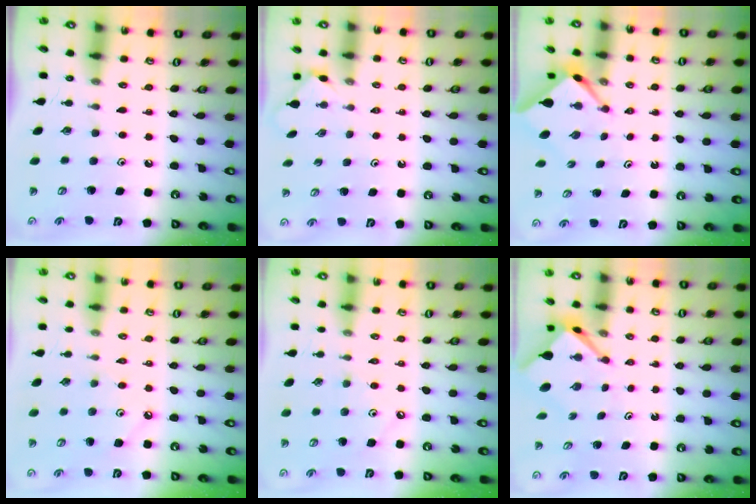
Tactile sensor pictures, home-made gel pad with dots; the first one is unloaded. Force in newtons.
{"total": 1.6, "press": 1.5, "slide": 0.4}
{"total": 2.6, "press": 2.5, "slide": 0.3}
{"total": 2.7, "press": 2.7, "slide": 0.2}
{"total": 1.8, "press": 1.7, "slide": 0.4}
{"total": 3.5, "press": 3.5, "slide": 0.3}